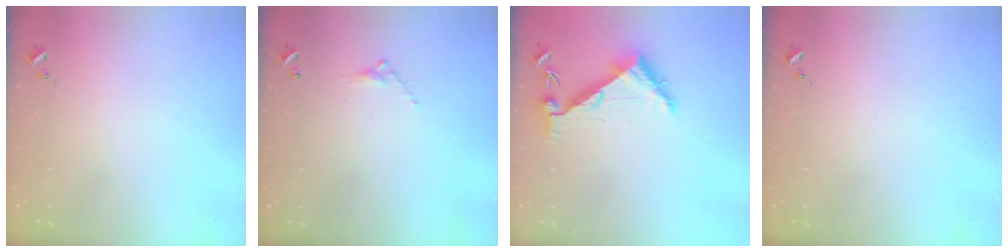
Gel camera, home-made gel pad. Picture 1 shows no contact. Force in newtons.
{"total": 4.6, "press": 4.6, "slide": 0.3}
{"total": 6.4, "press": 6.4, "slide": 0.7}
{"total": 0.0}